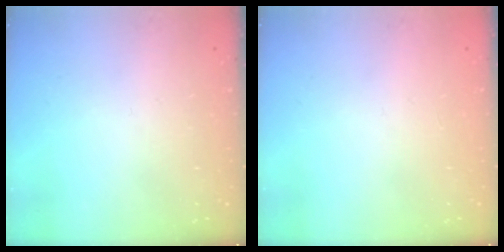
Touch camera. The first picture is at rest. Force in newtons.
{"total": 0.0}